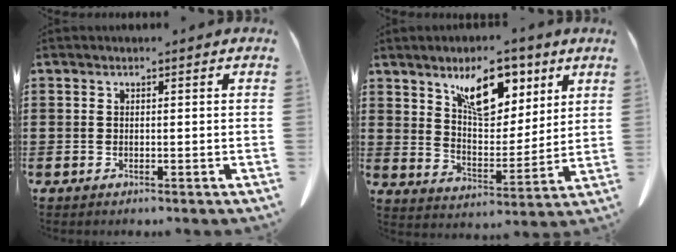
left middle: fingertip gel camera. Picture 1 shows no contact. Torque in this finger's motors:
{"motor_torque": [0.44, -0.14, 0.62, 0.12]}